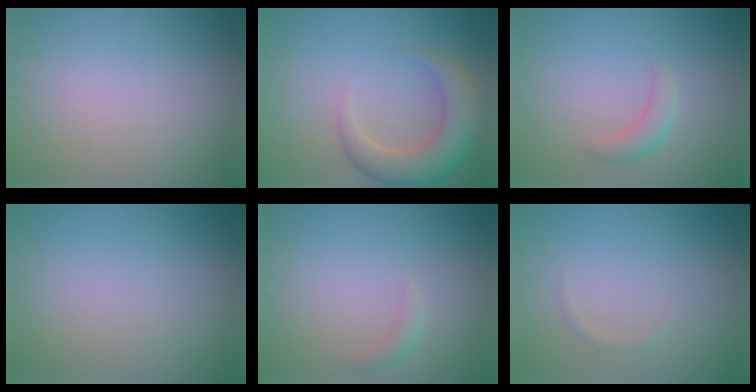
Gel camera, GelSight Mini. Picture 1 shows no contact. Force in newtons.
{"total": 6.0, "press": 6.0, "slide": 0.5}
{"total": 1.7, "press": 1.7, "slide": 0.1}
{"total": 0.0}
{"total": 1.1, "press": 1.1, "slide": 0.0}
{"total": 0.6, "press": 0.6, "slide": 0.0}